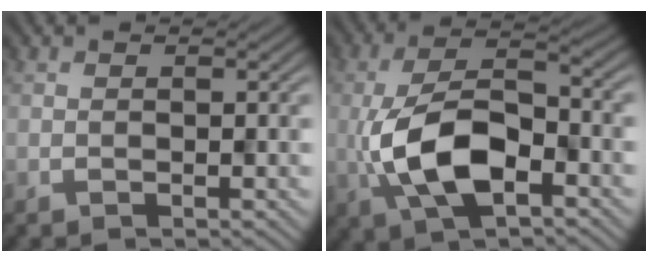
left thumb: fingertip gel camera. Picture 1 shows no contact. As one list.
[{"total": 9.8, "force": [-3.2, 4.6, 8.0], "torque": [-0.163, -0.003, -0.062]}]